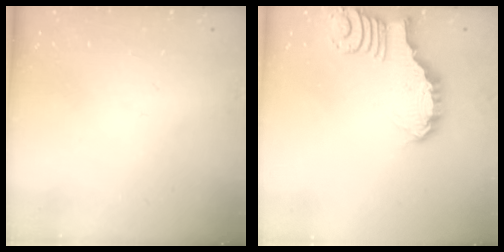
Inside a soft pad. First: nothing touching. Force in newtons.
{"total": 3.0, "press": 3.0, "slide": 0.1}